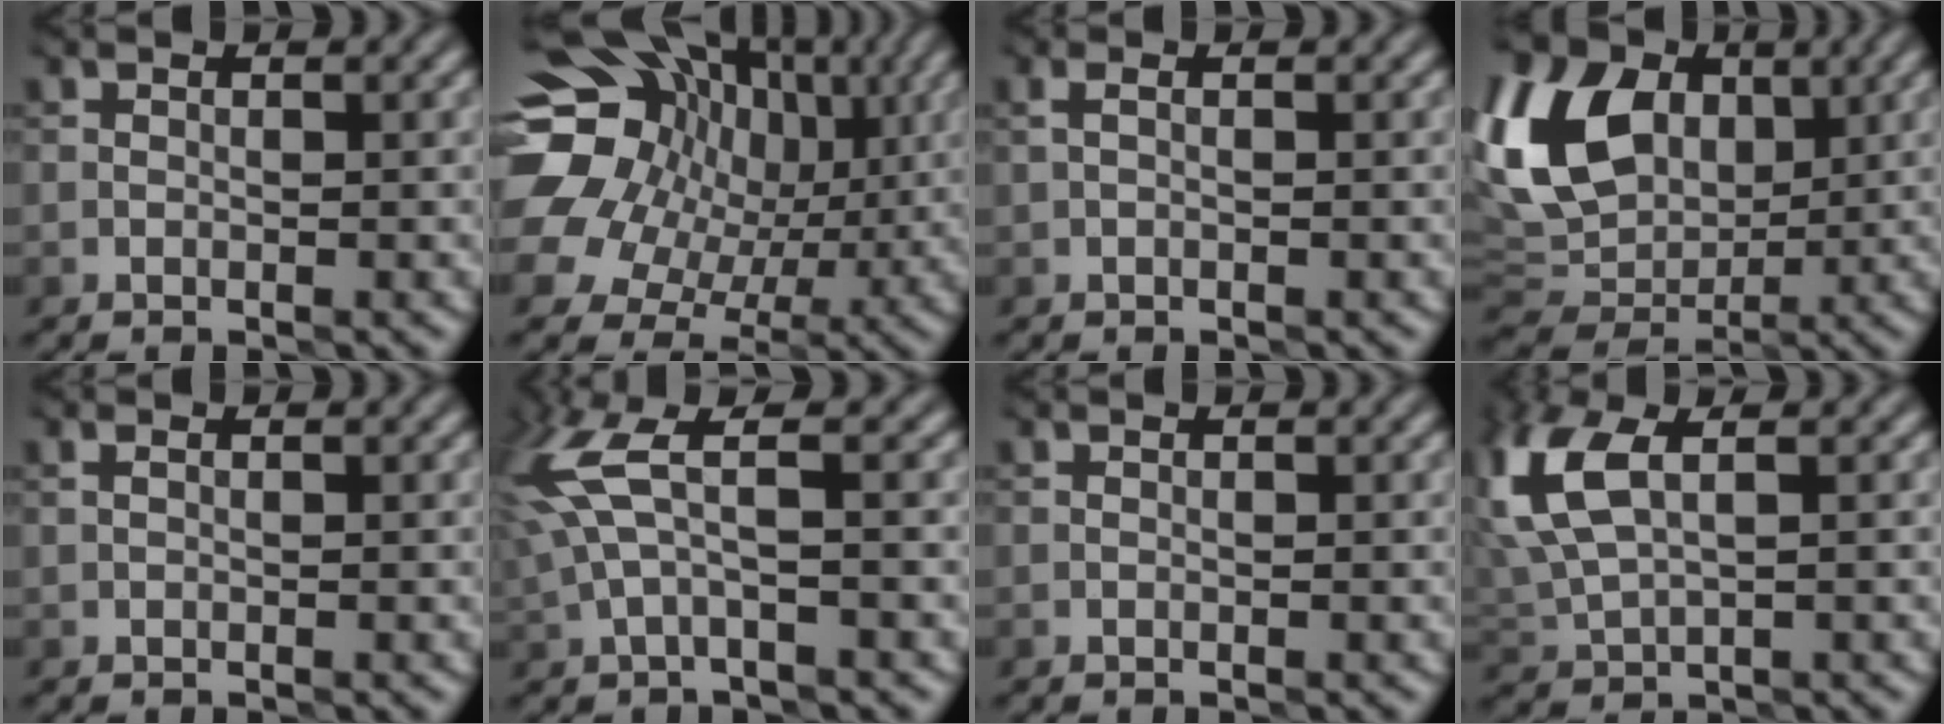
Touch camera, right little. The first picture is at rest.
{"total": 17.5, "force": [2.8, 15.5, 7.7], "torque": [-0.170, 0.040, 0.026]}
{"total": 0.6, "force": [0.0, 0.2, 0.5], "torque": [-0.012, 0.001, -0.001]}
{"total": 12.6, "force": [3.3, 9.2, 8.0], "torque": [-0.166, 0.010, 0.056]}
{"total": 0.0}
{"total": 4.9, "force": [1.4, 1.6, 4.4], "torque": [-0.114, 0.010, 0.025]}
{"total": 0.0}
{"total": 7.5, "force": [2.8, 3.7, 5.9], "torque": [-0.163, 0.012, 0.056]}